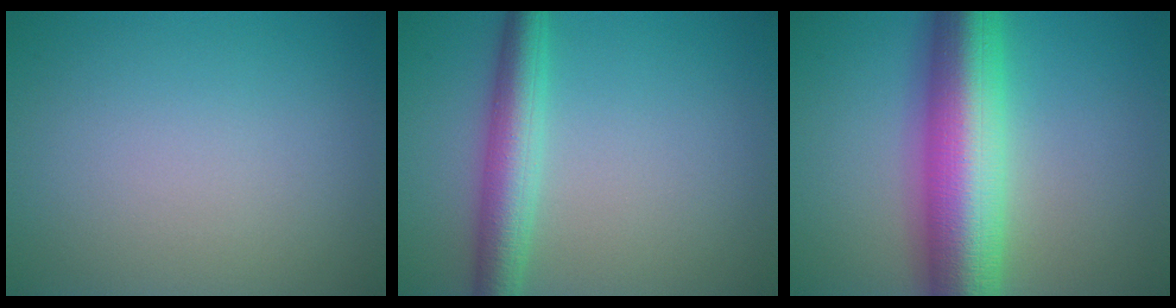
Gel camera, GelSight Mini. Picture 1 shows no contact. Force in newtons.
{"total": 4.6, "press": 4.6, "slide": 0.1}
{"total": 12.2, "press": 12.2, "slide": 0.1}